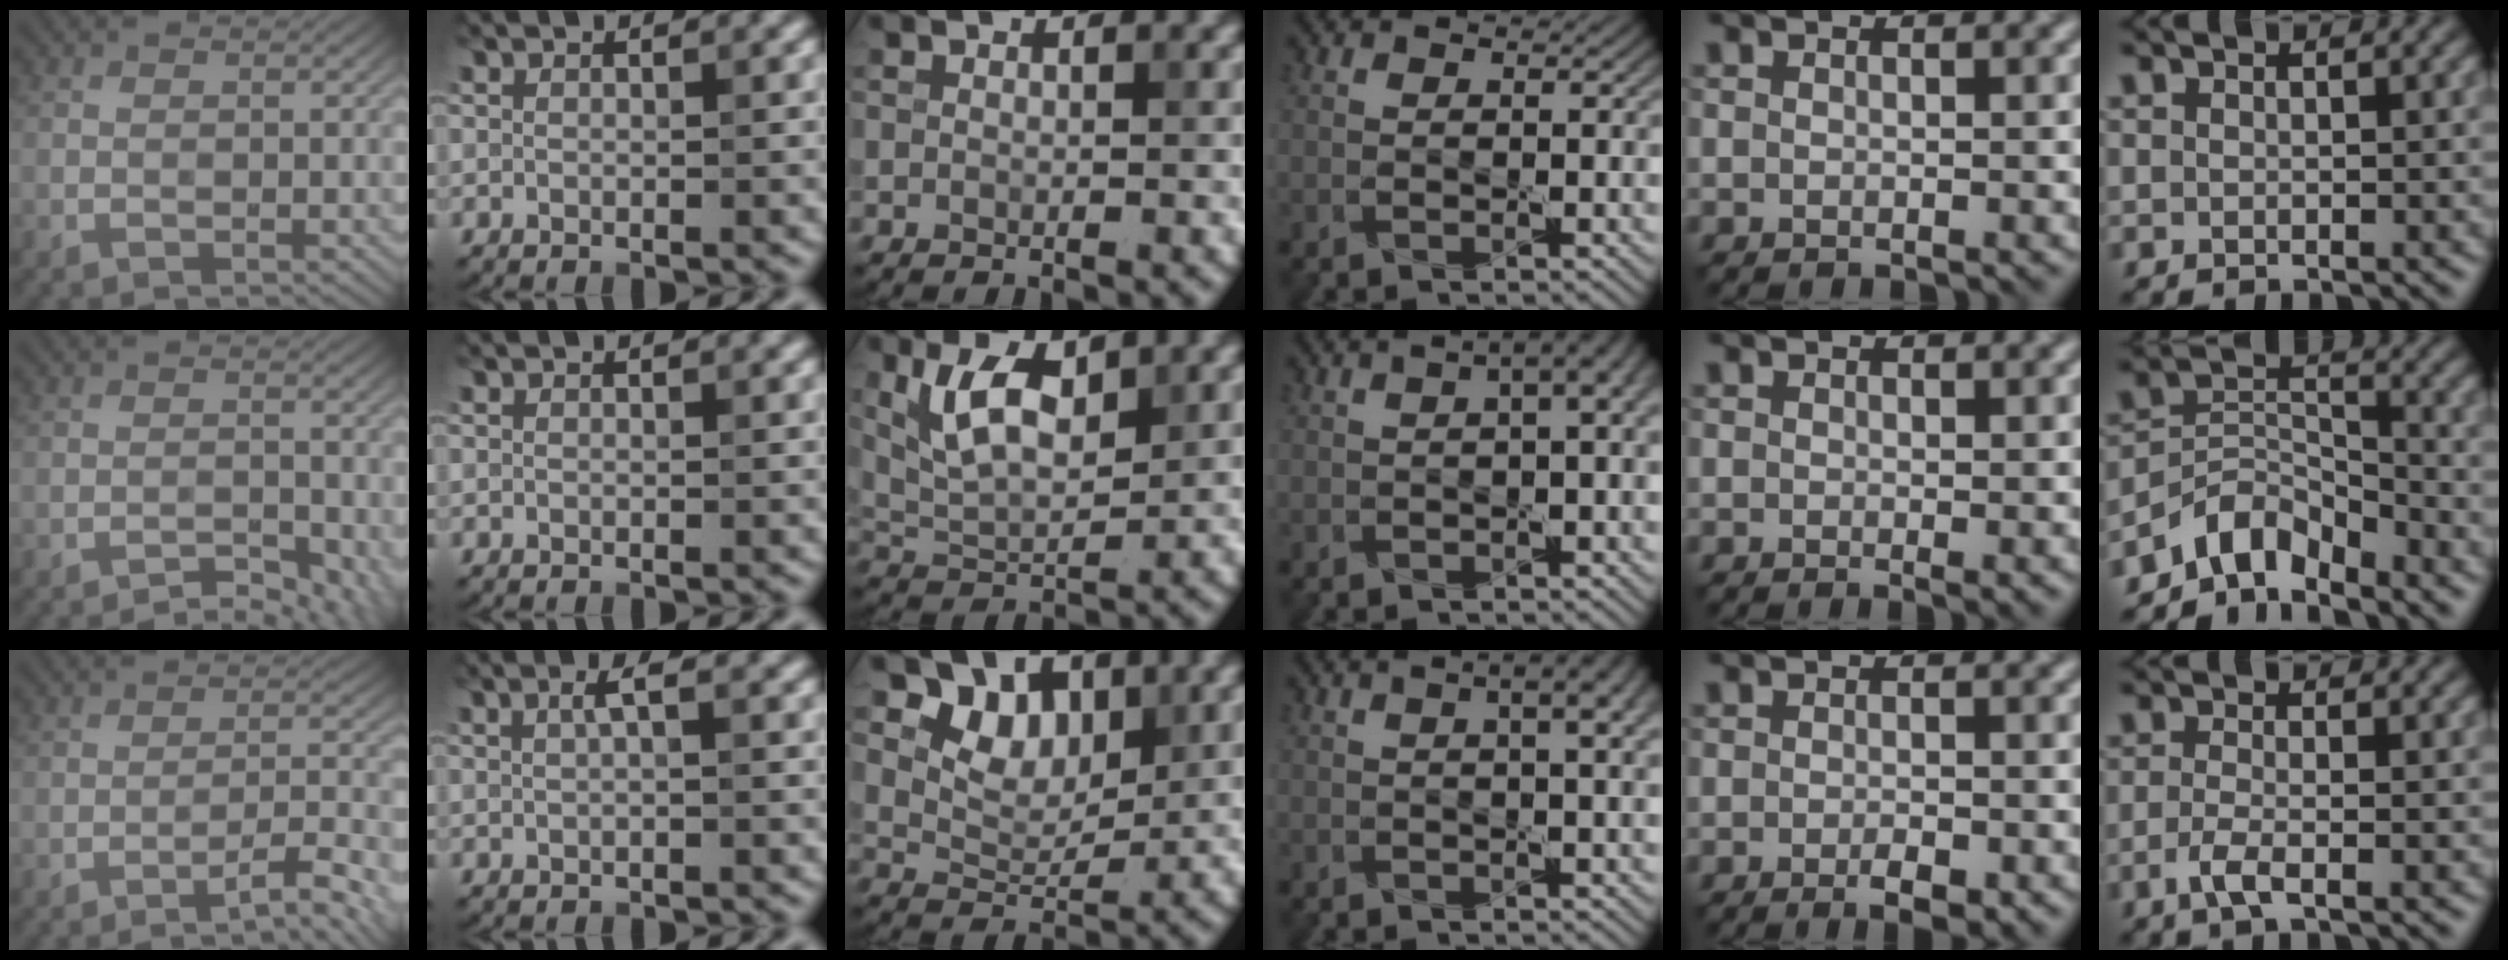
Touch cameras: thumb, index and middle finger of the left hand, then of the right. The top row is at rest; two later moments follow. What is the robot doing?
{"motion": "pour", "object": "sugar"}